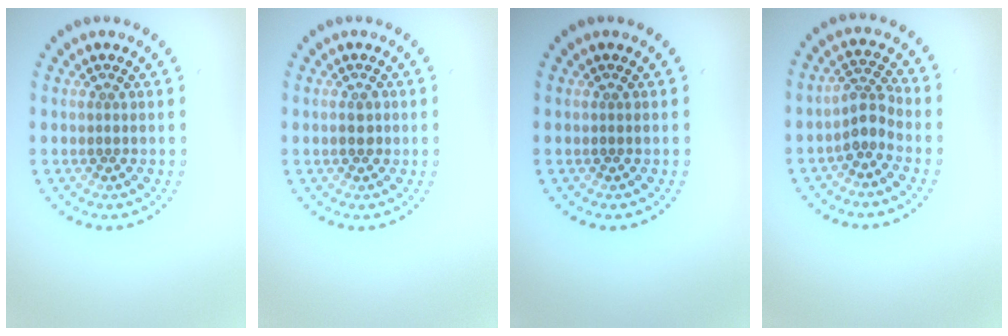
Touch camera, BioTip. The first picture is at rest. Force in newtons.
{"total": 1.2, "press": 1.2, "slide": 0.2}
{"total": 0.0}
{"total": 2.3, "press": 1.7, "slide": 1.6}